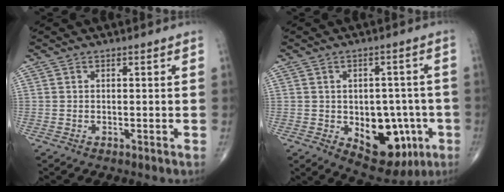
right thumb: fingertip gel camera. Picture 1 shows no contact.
{"total": 14.1, "force": [-4.1, 8.8, 10.2], "torque": [-0.088, 0.019, -0.039]}